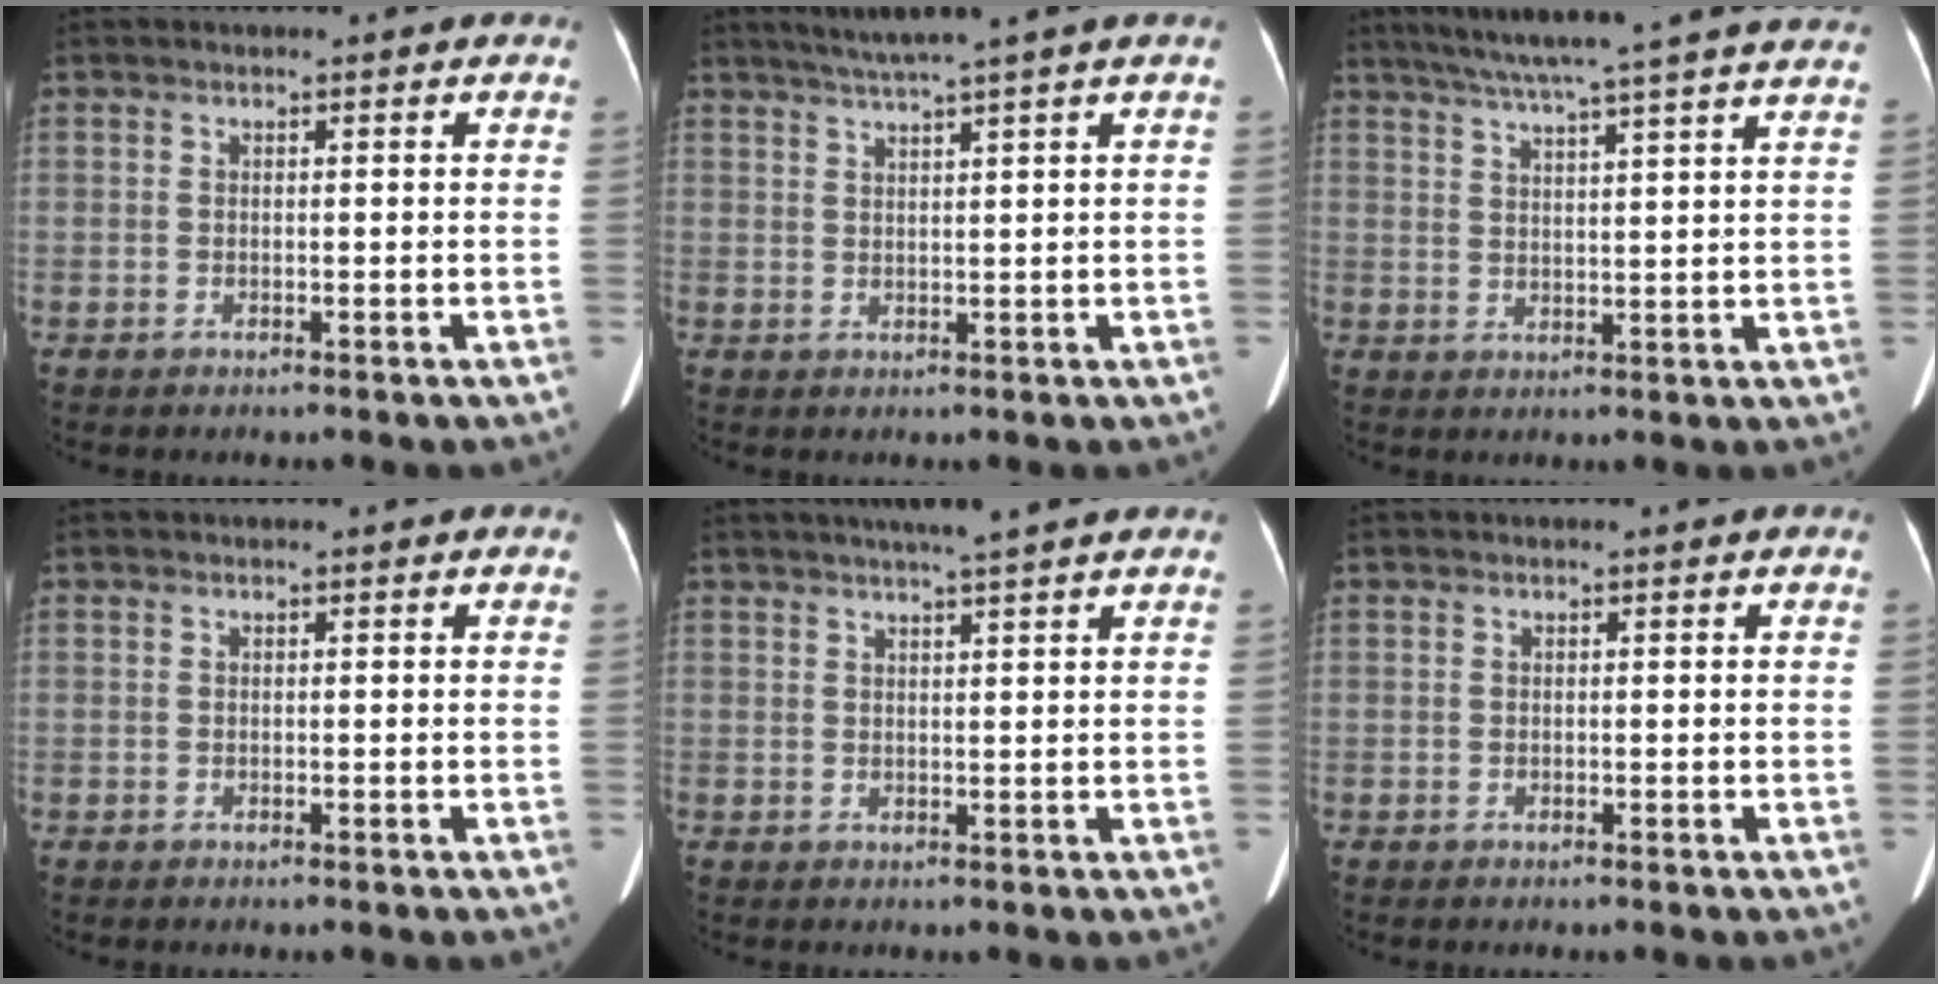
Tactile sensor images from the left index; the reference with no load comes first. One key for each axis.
{"total": 5.0, "fx": 3.8, "fy": -1.6, "fz": 2.8, "tx": -0.047, "ty": 0.010, "tz": 0.070}
{"total": 19.4, "fx": 16.7, "fy": -1.2, "fz": 9.8, "tx": -0.165, "ty": 0.004, "tz": 0.218}
{"total": 0.0}
{"total": 6.1, "fx": 5.0, "fy": -0.7, "fz": 3.4, "tx": -0.053, "ty": 0.014, "tz": 0.066}
{"total": 0.0}